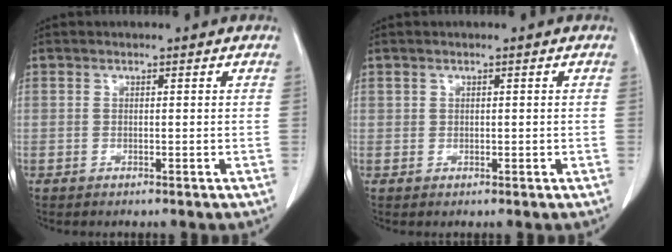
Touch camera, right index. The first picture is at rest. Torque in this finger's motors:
{"motor_torque": [-0.12, -0.02, -0.02, -0.01]}